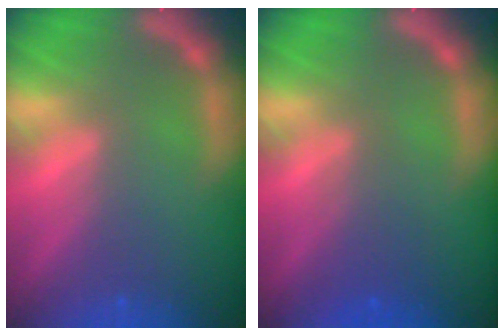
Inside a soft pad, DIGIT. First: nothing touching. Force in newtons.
{"total": 2.5}